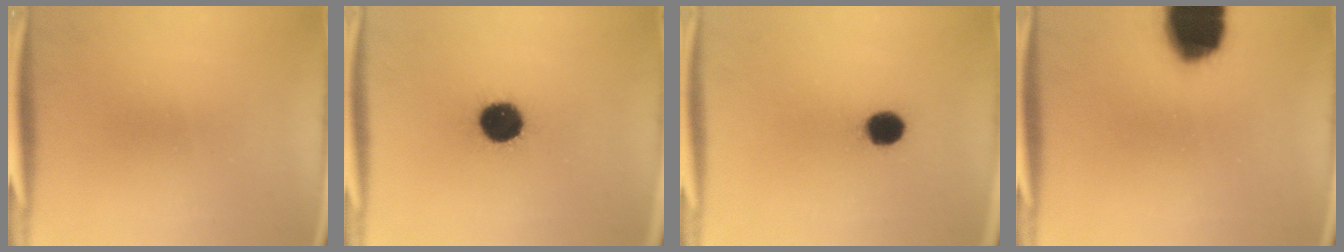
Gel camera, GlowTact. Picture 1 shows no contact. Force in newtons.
{"total": 12.5}
{"total": 7.1}
{"total": 17.6}